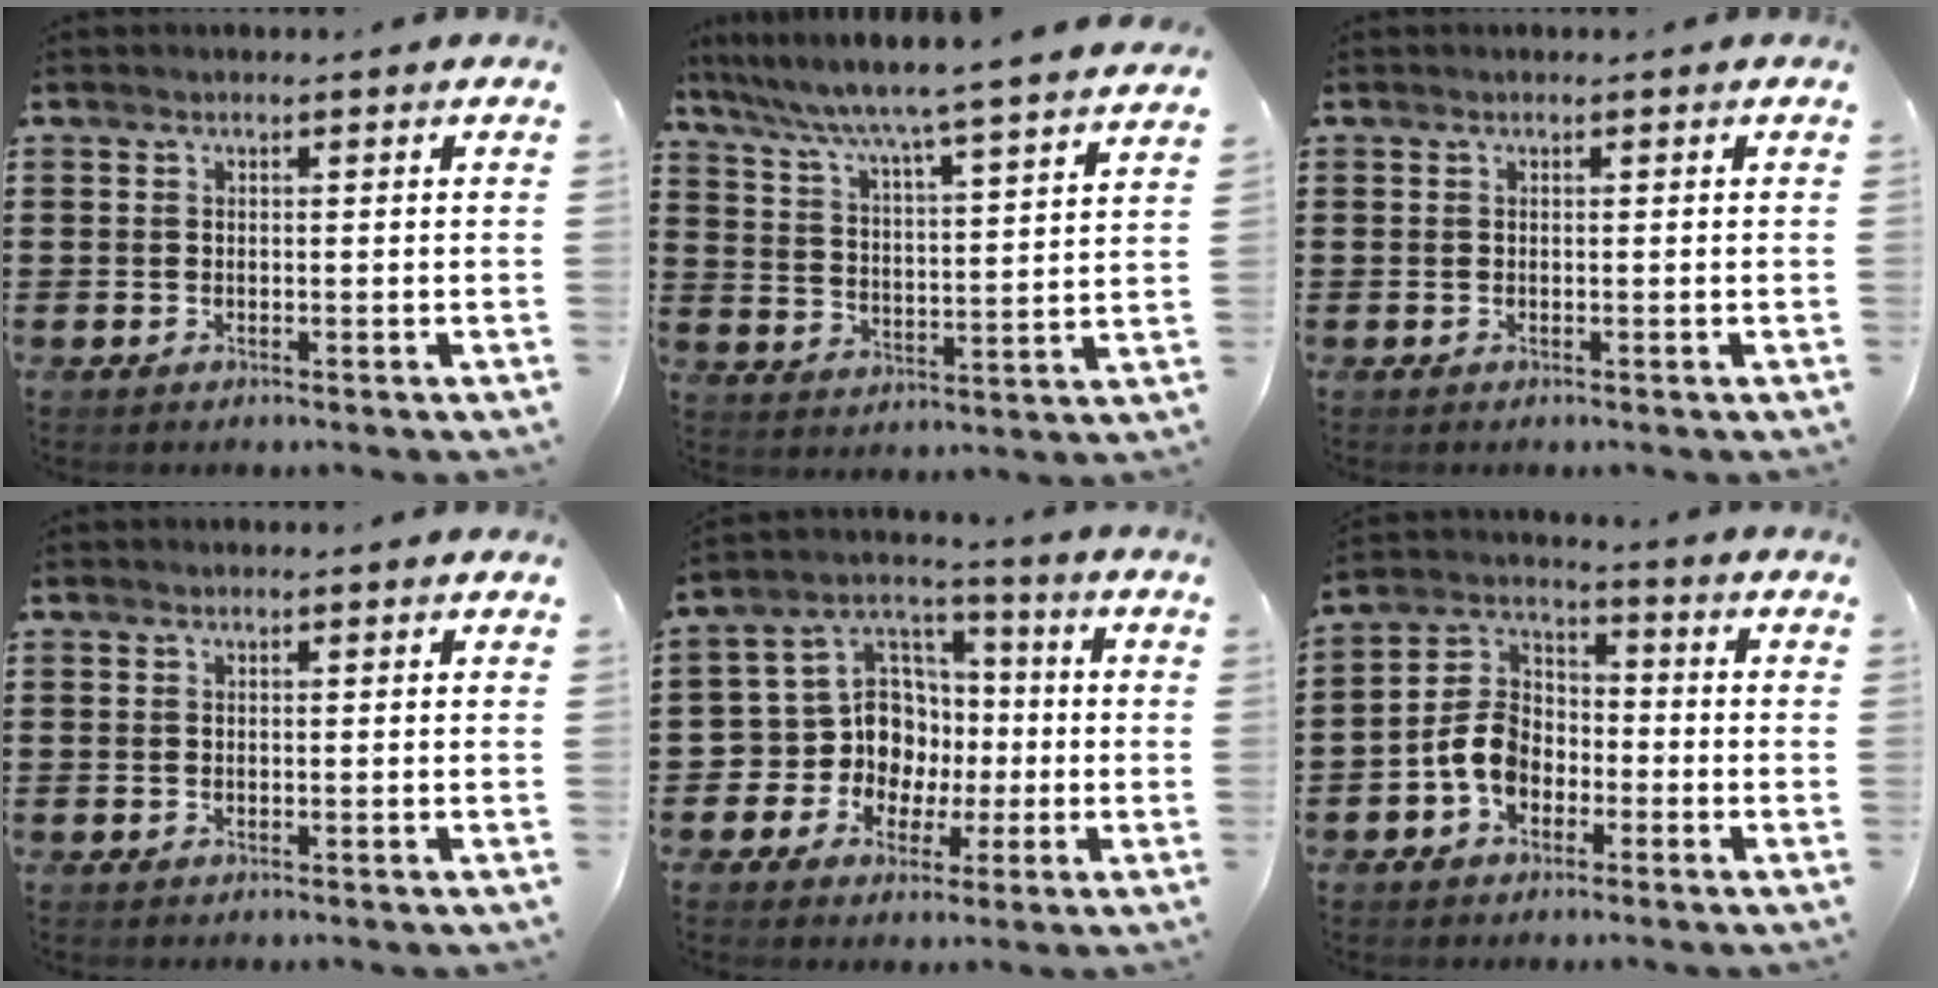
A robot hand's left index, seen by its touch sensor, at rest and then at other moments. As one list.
[{"total": 5.2, "force": [4.6, -1.2, 2.1], "torque": [-0.064, -0.049, 0.068]}, {"total": 0.0}, {"total": 0.0}, {"total": 10.7, "force": [-1.0, 10.0, 3.5], "torque": [-0.120, 0.005, -0.014]}, {"total": 7.5, "force": [-3.2, 5.3, 4.1], "torque": [-0.118, 0.008, -0.072]}]